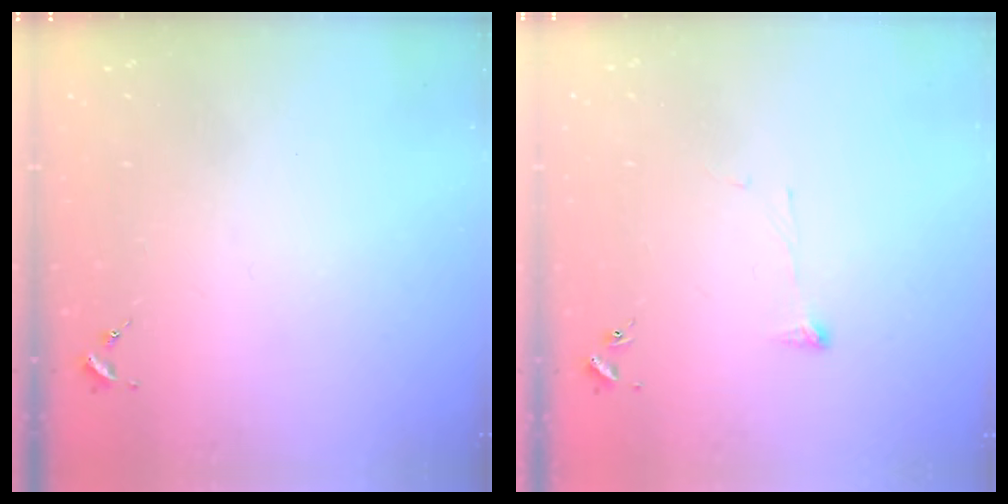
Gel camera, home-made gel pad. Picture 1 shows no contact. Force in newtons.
{"total": 3.7, "press": 3.6, "slide": 0.7}